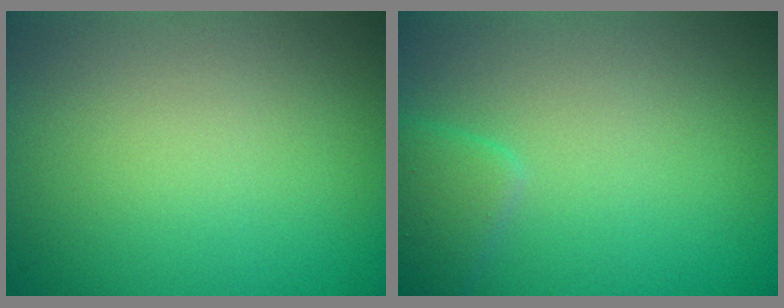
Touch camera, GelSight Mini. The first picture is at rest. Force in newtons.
{"total": 1.9, "press": 1.9, "slide": 0.1}